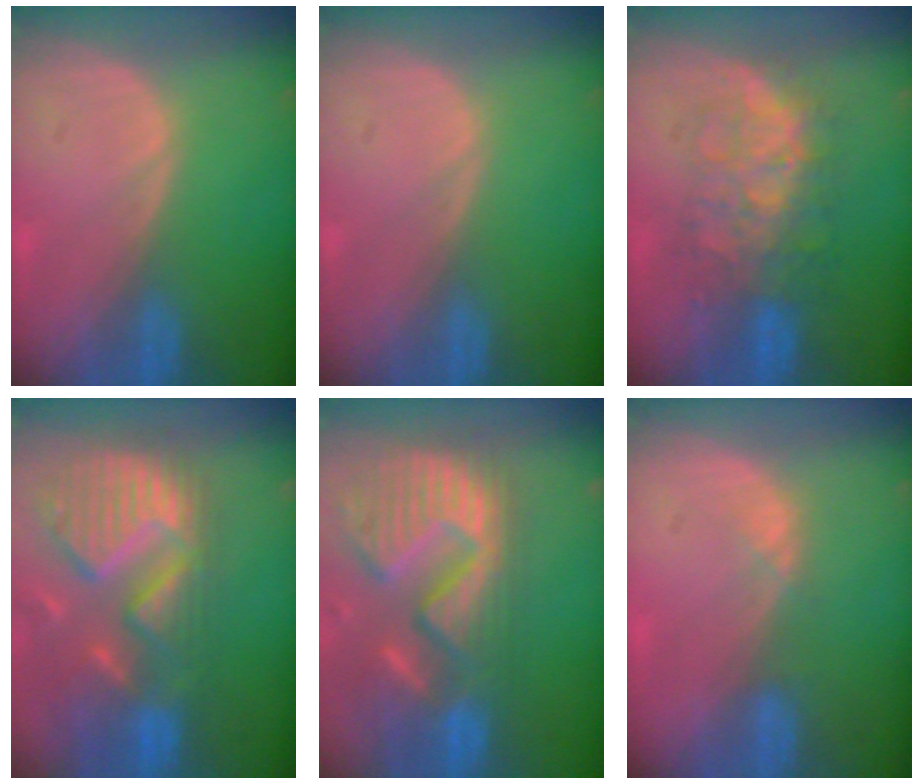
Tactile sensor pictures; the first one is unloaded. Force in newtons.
{"total": 0.0}
{"total": 8.0, "press": 8.0, "slide": 0.6}
{"total": 13.7, "press": 11.6, "slide": 7.4}
{"total": 14.6, "press": 12.1, "slide": 8.1}
{"total": 1.4, "press": 1.2, "slide": 0.7}